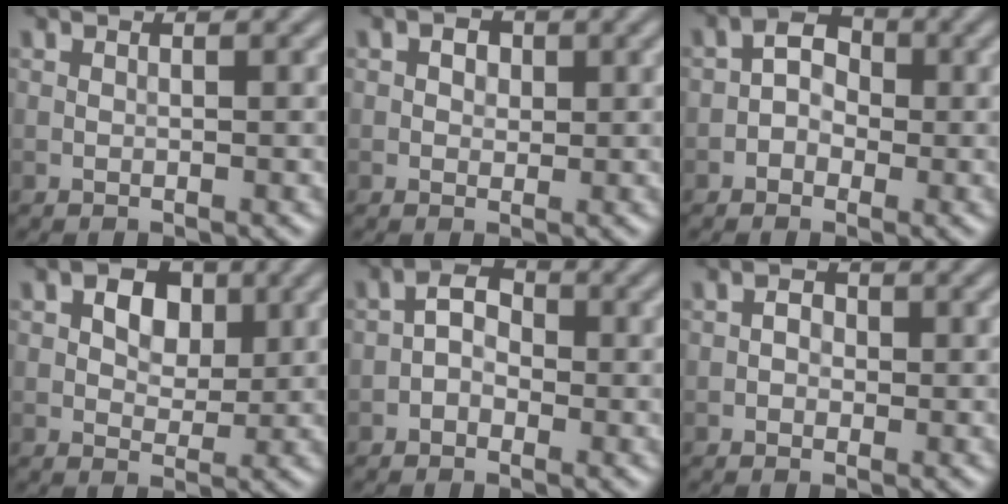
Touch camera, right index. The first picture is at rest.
{"total": 1.7, "force": [0.6, 1.3, 1.0], "torque": [-0.009, -0.001, 0.002]}
{"total": 2.4, "force": [-0.7, 1.9, 1.3], "torque": [-0.016, 0.009, -0.021]}
{"total": 3.9, "force": [1.1, 2.8, 2.6], "torque": [-0.036, 0.003, 0.010]}
{"total": 2.3, "force": [-0.9, 1.6, 1.4], "torque": [-0.020, 0.010, -0.023]}
{"total": 1.4, "force": [-0.1, 1.2, 0.7], "torque": [0.001, -0.001, -0.014]}